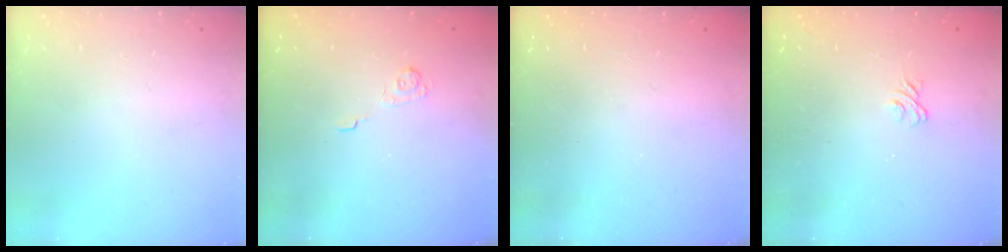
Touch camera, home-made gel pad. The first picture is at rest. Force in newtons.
{"total": 2.2, "press": 1.7, "slide": 1.4}
{"total": 2.4, "press": 2.3, "slide": 0.8}
{"total": 1.9, "press": 1.5, "slide": 1.1}